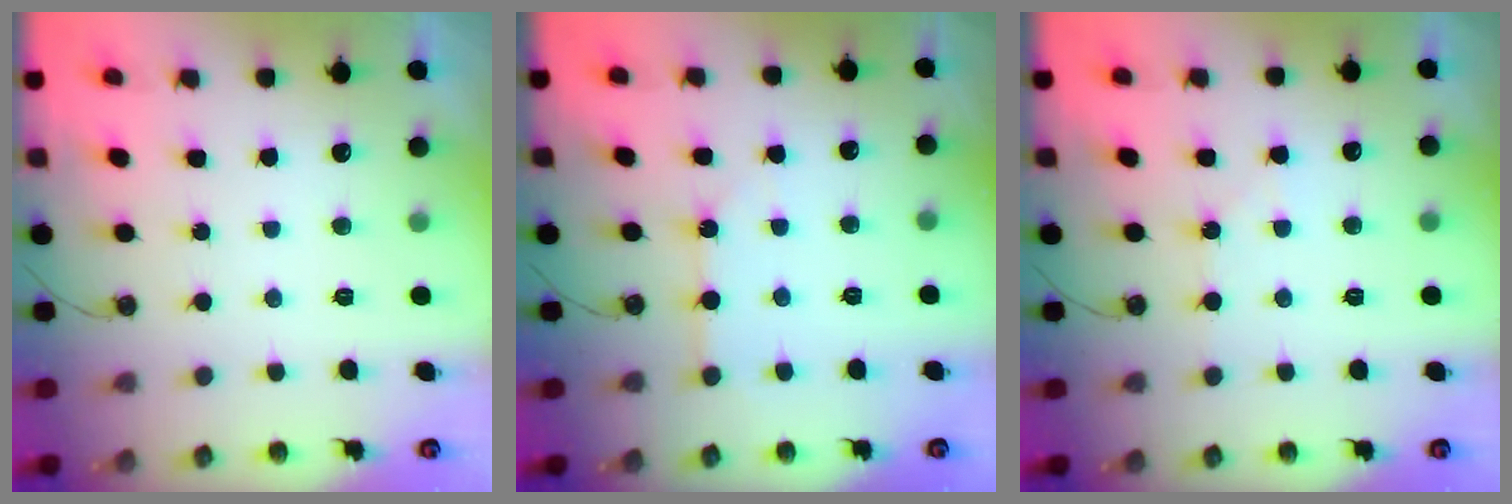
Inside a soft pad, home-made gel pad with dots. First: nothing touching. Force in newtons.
{"total": 3.8, "press": 3.8, "slide": 0.4}
{"total": 4.0, "press": 3.9, "slide": 0.6}